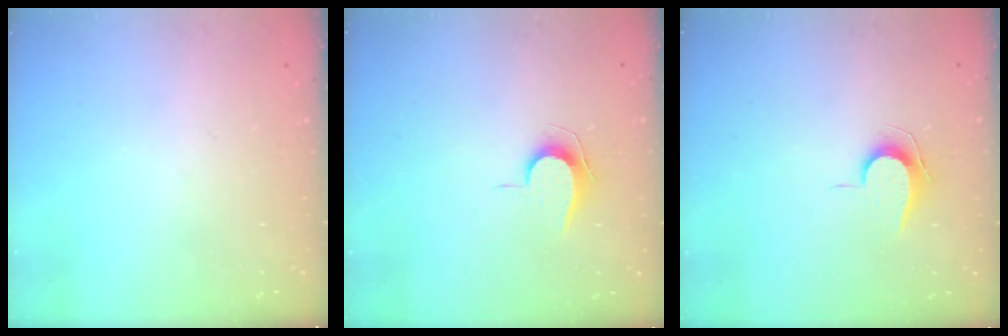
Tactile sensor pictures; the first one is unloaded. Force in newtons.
{"total": 6.9, "press": 6.8, "slide": 0.7}
{"total": 6.9, "press": 6.8, "slide": 0.7}